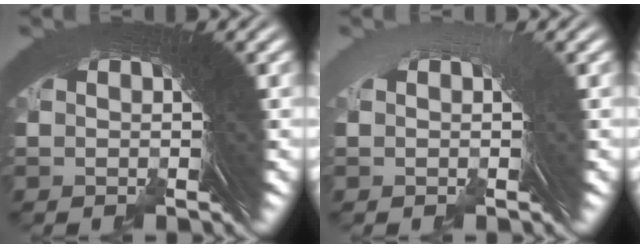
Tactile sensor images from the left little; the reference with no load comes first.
{"total": 0.8, "force": [-0.1, -0.3, 0.7], "torque": [0.007, 0.021, -0.007]}